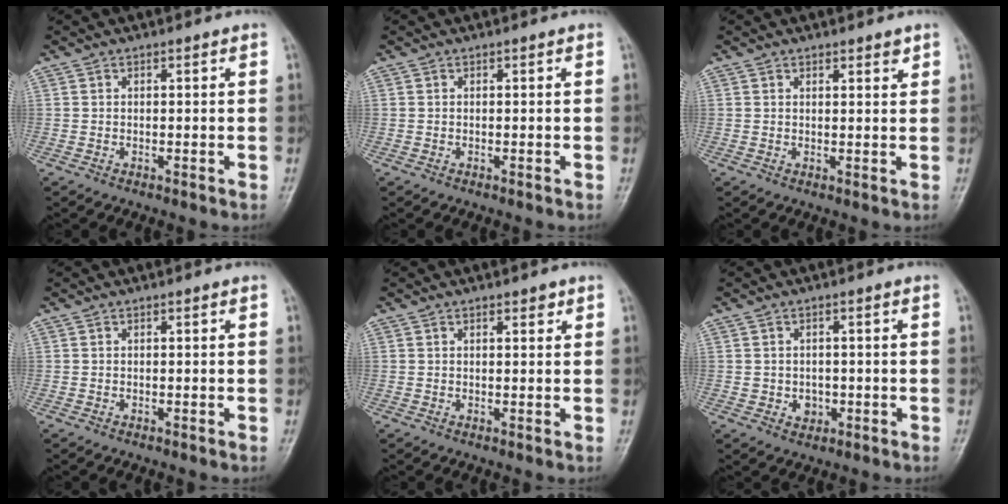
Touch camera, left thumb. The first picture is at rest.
{"total": 0.0}
{"total": 2.0, "force": [1.5, 0.7, 1.1], "torque": [-0.006, -0.008, 0.020]}
{"total": 0.0}
{"total": 1.9, "force": [1.2, 0.8, 1.2], "torque": [-0.009, -0.004, 0.015]}
{"total": 3.0, "force": [-0.5, 2.6, 1.4], "torque": [-0.007, 0.003, -0.001]}